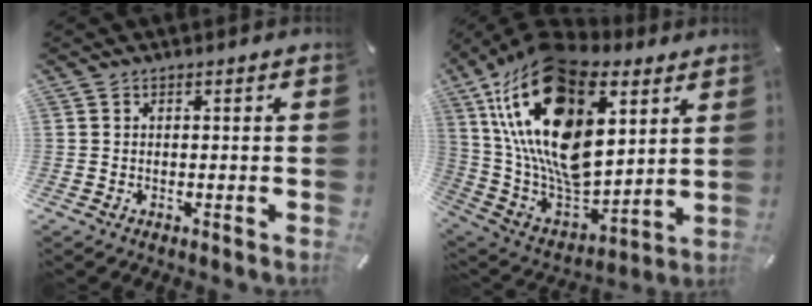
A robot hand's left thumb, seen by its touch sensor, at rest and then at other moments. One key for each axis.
{"total": 27.5, "fx": 10.2, "fy": 16.9, "fz": 19.2, "tx": -0.398, "ty": -0.068, "tz": 0.181}